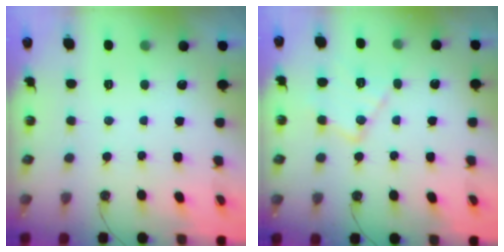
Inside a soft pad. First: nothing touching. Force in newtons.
{"total": 12.6, "press": 12.6, "slide": 0.7}